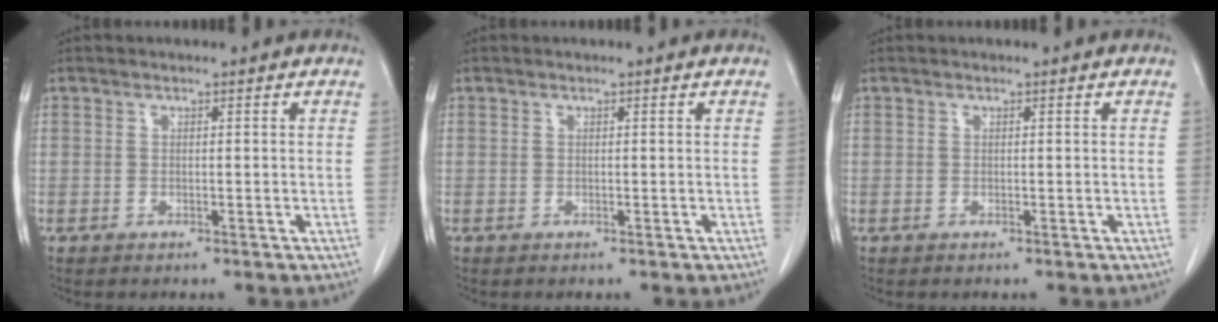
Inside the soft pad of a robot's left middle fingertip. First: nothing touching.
{"total": 0.0}
{"total": 0.0}